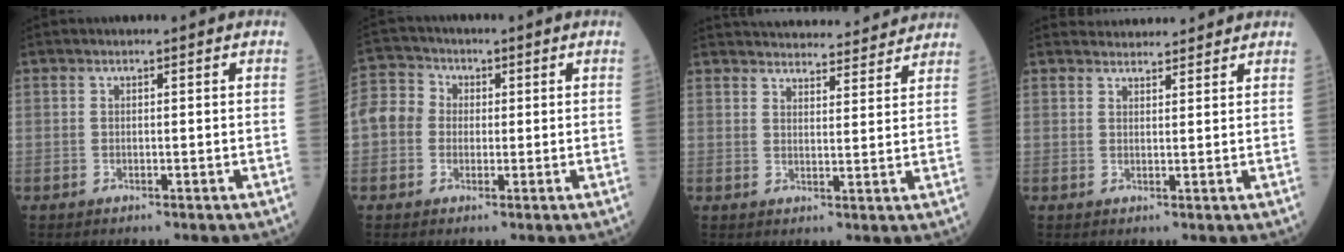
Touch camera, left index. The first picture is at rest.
{"total": 12.3, "force": [1.0, 11.3, 5.0], "torque": [-0.146, 0.051, 0.018]}
{"total": 16.3, "force": [15.7, 2.4, 3.6], "torque": [-0.037, 0.018, 0.203]}
{"total": 5.2, "force": [5.1, 0.9, 0.6], "torque": [-0.005, 0.023, 0.066]}